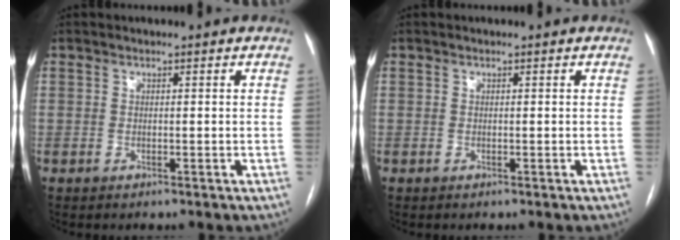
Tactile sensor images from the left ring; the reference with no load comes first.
{"total": 0.0}